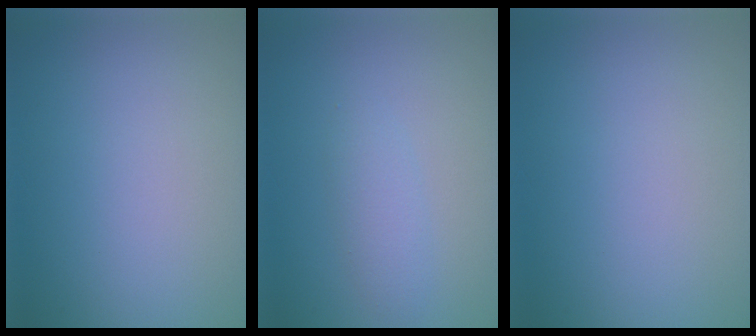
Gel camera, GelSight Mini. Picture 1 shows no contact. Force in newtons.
{"total": 1.7, "press": 1.7, "slide": 0.0}
{"total": 0.0}